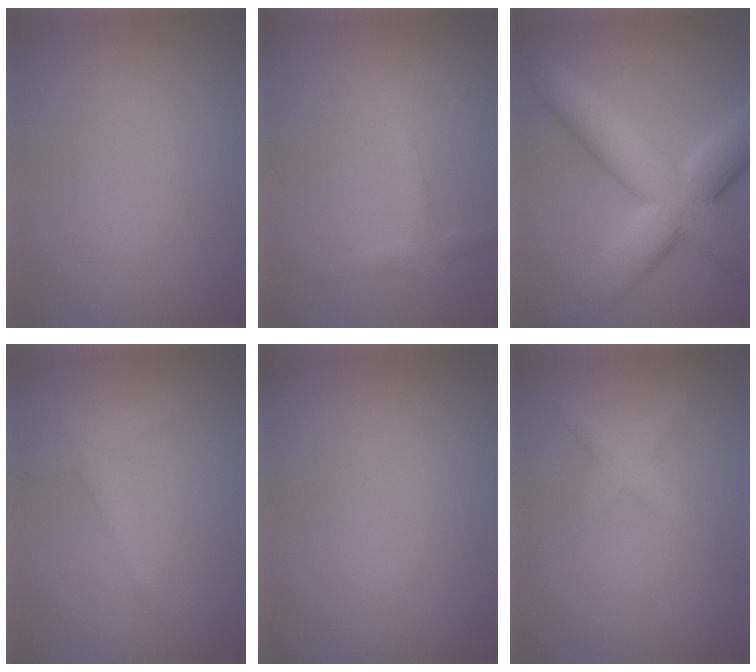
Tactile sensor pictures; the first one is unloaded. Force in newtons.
{"total": 1.6, "press": 1.6, "slide": 0.1}
{"total": 11.2, "press": 11.2, "slide": 0.4}
{"total": 1.6, "press": 1.6, "slide": 0.1}
{"total": 0.0}
{"total": 2.9, "press": 2.9, "slide": 0.1}